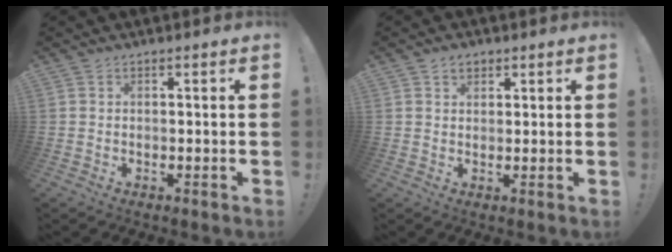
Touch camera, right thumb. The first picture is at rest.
{"total": 2.6, "force": [1.6, 1.6, 1.3], "torque": [-0.011, -0.006, 0.028]}